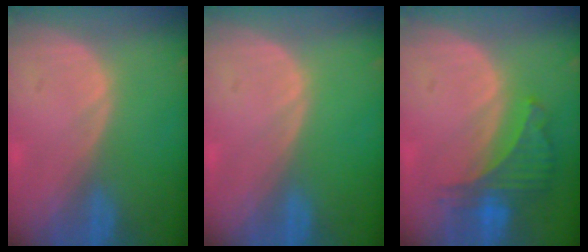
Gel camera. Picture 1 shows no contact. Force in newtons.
{"total": 0.0}
{"total": 6.3, "press": 5.9, "slide": 2.3}